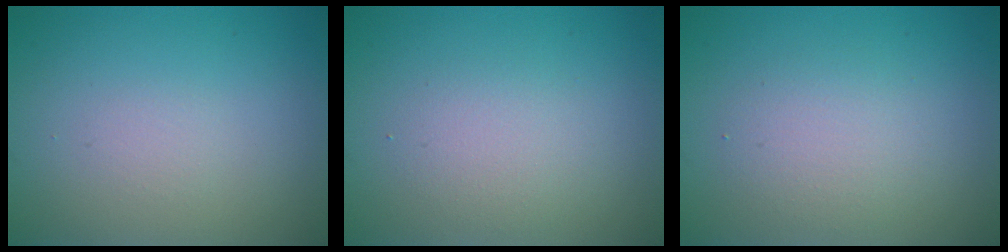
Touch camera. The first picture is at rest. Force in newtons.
{"total": 2.1, "press": 2.1, "slide": 0.2}
{"total": 2.6, "press": 2.6, "slide": 0.1}